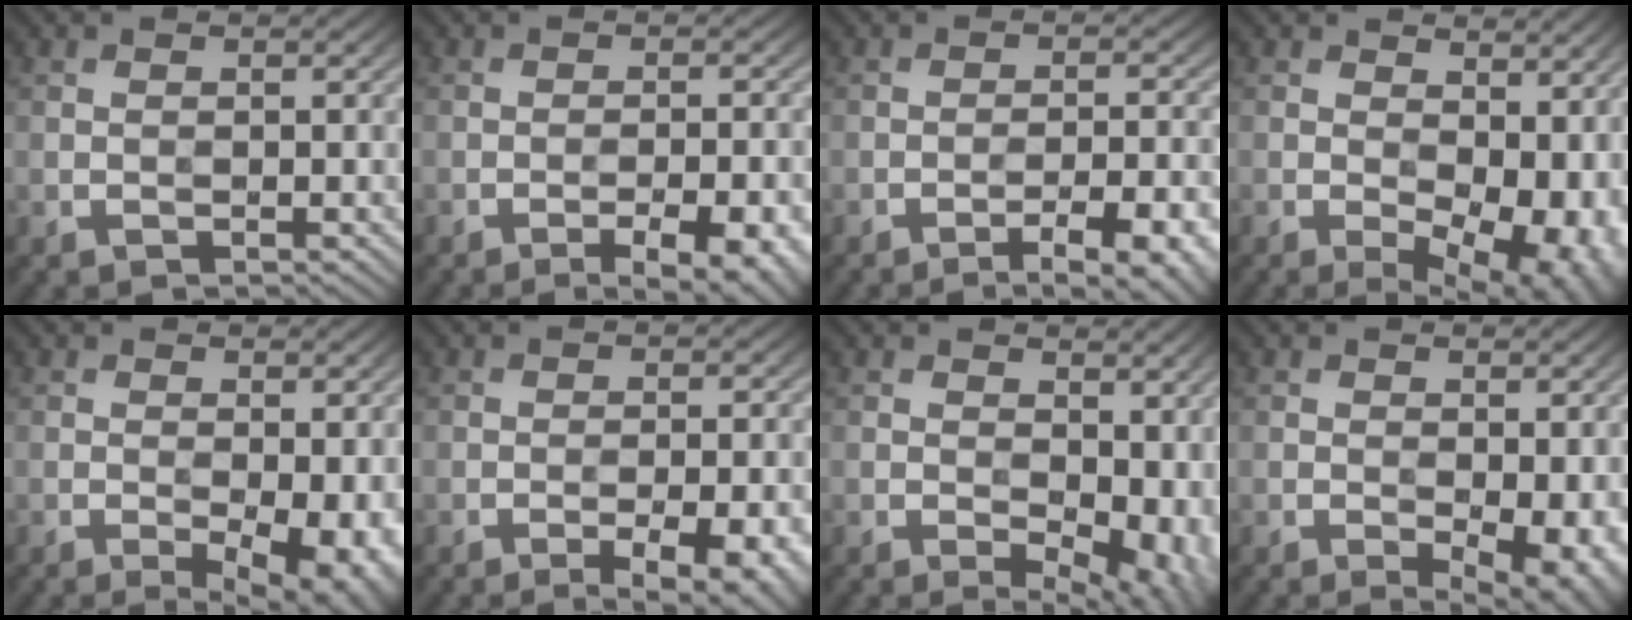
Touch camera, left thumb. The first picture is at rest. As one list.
[{"total": 8.0, "force": [-4.8, 2.2, 6.1], "torque": [-0.089, 0.007, -0.050]}, {"total": 9.8, "force": [-6.6, 2.2, 6.9], "torque": [-0.097, 0.014, -0.074]}, {"total": 14.4, "force": [-1.4, 8.0, 11.8], "torque": [-0.148, -0.028, 0.017]}, {"total": 6.8, "force": [-1.8, 2.7, 6.0], "torque": [-0.089, -0.015, -0.016]}, {"total": 7.3, "force": [-3.7, 2.1, 5.9], "torque": [-0.092, 0.000, -0.038]}, {"total": 11.7, "force": [-0.5, 6.8, 9.5], "torque": [-0.118, -0.021, 0.018]}, {"total": 5.5, "force": [-1.3, 2.4, 4.8], "torque": [-0.066, -0.011, -0.013]}]